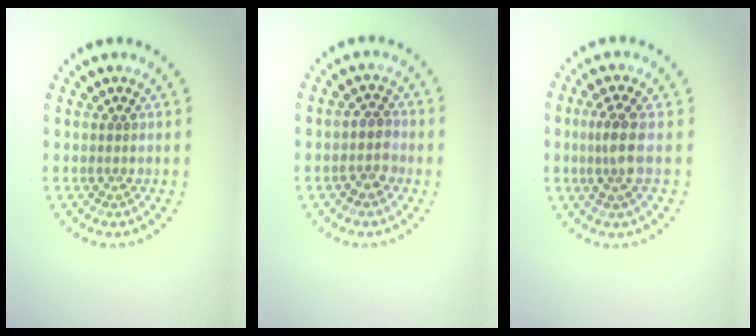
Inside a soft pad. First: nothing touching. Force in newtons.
{"total": 1.8, "press": 1.5, "slide": 0.9}
{"total": 2.5, "press": 2.1, "slide": 1.3}